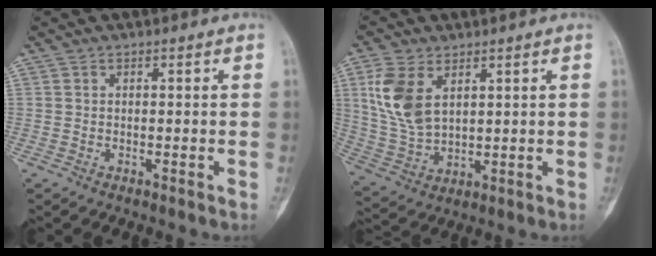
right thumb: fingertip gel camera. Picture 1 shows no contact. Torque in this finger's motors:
{"motor_torque": [-0.41, 1.80, 1.02, 0.49, 0.04]}